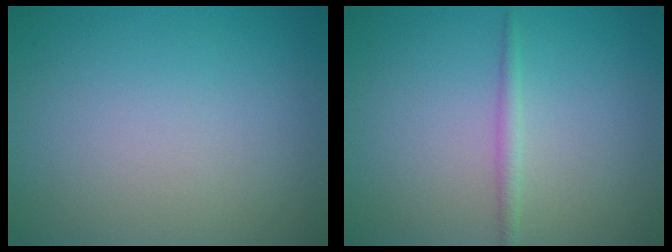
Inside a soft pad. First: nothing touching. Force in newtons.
{"total": 1.2, "press": 1.2, "slide": 0.1}